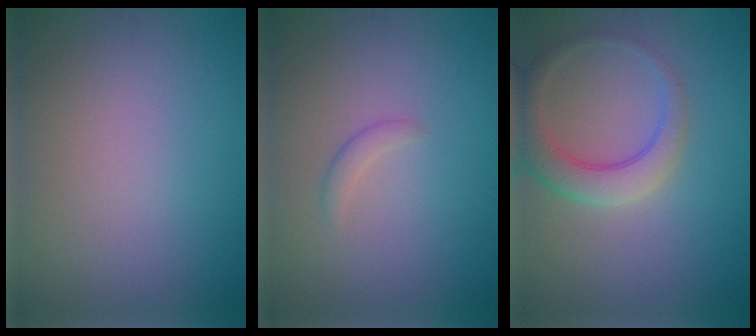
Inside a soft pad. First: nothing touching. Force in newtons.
{"total": 1.0, "press": 1.0, "slide": 0.1}
{"total": 4.0, "press": 4.0, "slide": 0.3}